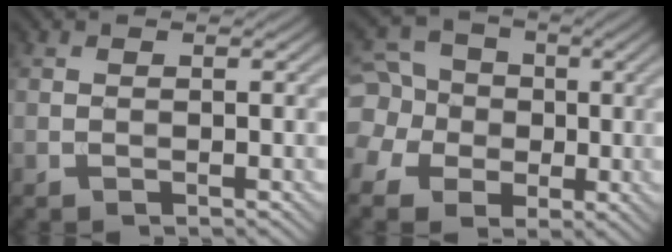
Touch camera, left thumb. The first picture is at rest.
{"total": 8.6, "force": [-0.9, 7.8, 3.3], "torque": [-0.106, 0.001, -0.037]}